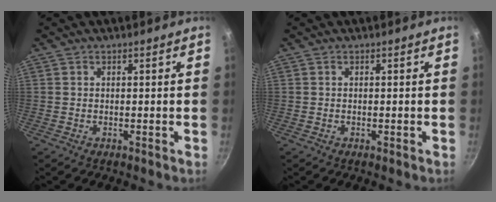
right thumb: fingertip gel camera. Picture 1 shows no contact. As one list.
[{"total": 0.0}]